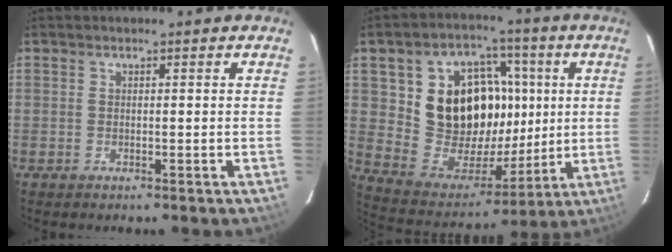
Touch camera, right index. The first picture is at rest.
{"total": 18.4, "force": [4.0, 15.2, 9.6], "torque": [-0.208, 0.027, 0.091]}